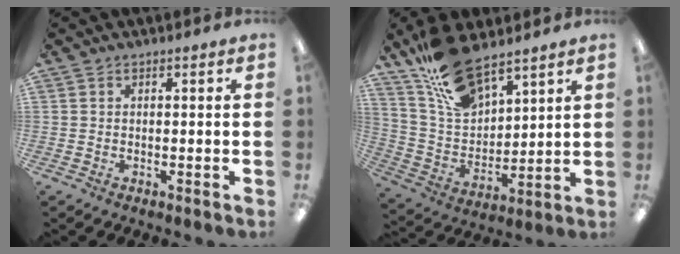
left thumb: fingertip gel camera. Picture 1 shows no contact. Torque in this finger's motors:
{"motor_torque": [0.28, 0.24, 1.39, -1.38, 0.25]}